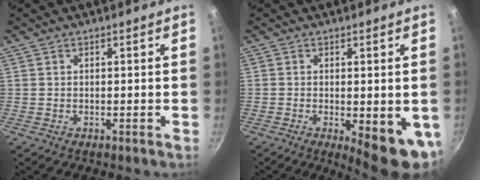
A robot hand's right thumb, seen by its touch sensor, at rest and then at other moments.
{"total": 10.3, "force": [-2.2, 3.4, 9.4], "torque": [-0.103, -0.013, -0.020]}